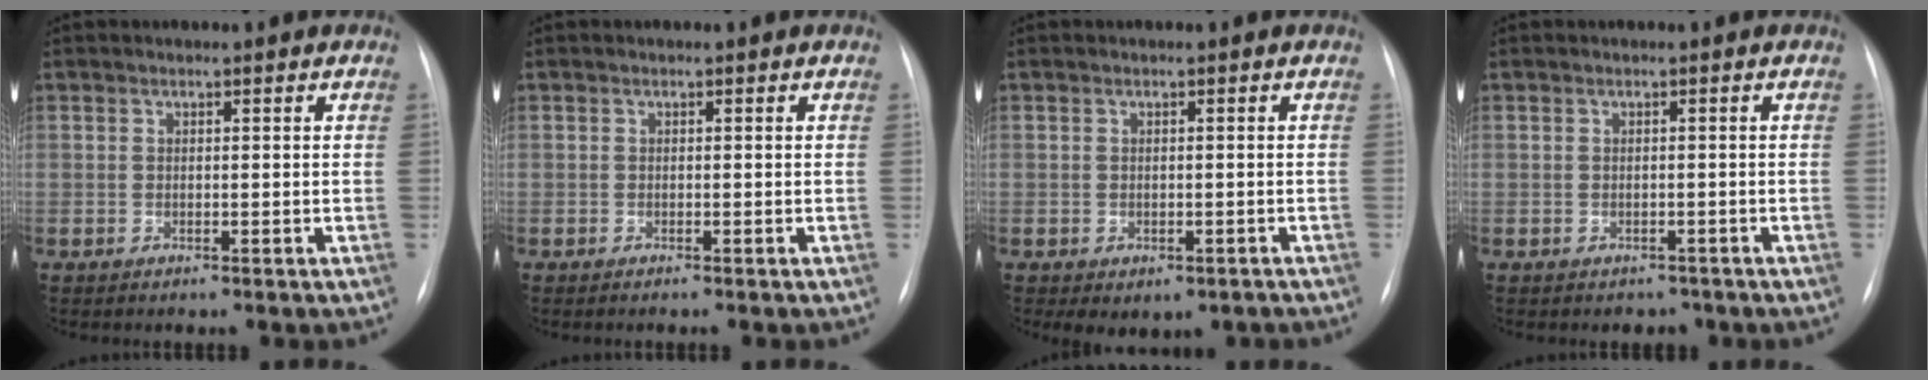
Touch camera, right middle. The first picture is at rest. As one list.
[{"total": 0.5, "force": [-0.4, -0.2, 0.3], "torque": [-0.002, -0.002, -0.005]}, {"total": 4.3, "force": [-2.7, 2.7, 1.9], "torque": [-0.019, 0.008, -0.027]}, {"total": 2.0, "force": [-1.6, 1.3, 0.0], "torque": [-0.002, 0.006, -0.020]}]